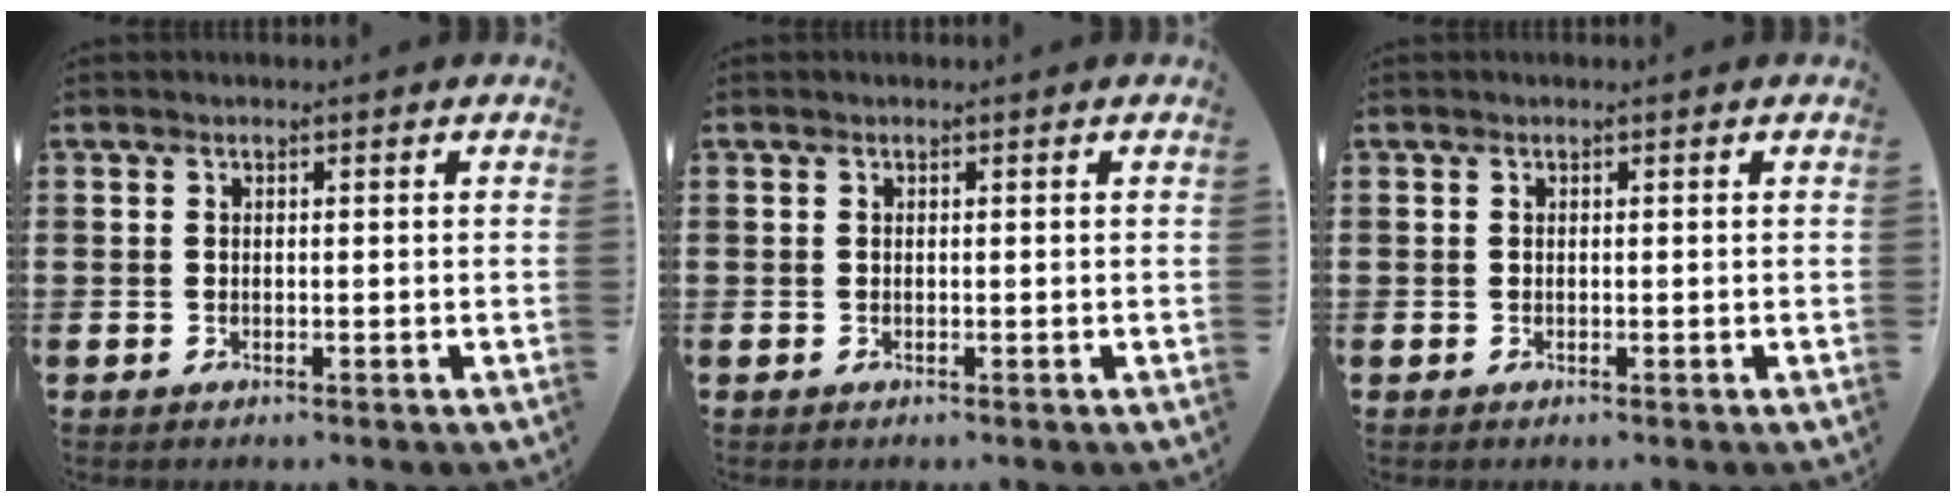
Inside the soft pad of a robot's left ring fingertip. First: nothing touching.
{"total": 0.0}
{"total": 0.0}